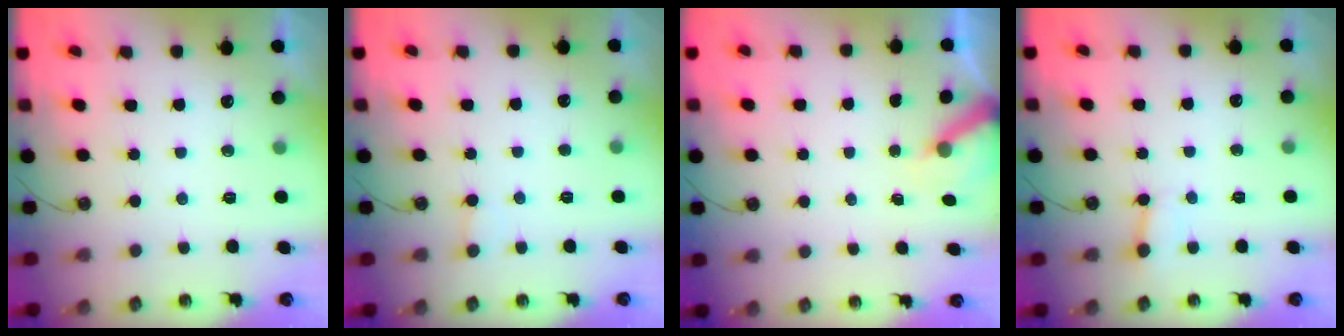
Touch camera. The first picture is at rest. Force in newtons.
{"total": 2.0, "press": 2.0, "slide": 0.1}
{"total": 5.4, "press": 5.4, "slide": 0.2}
{"total": 2.5, "press": 2.5, "slide": 0.4}